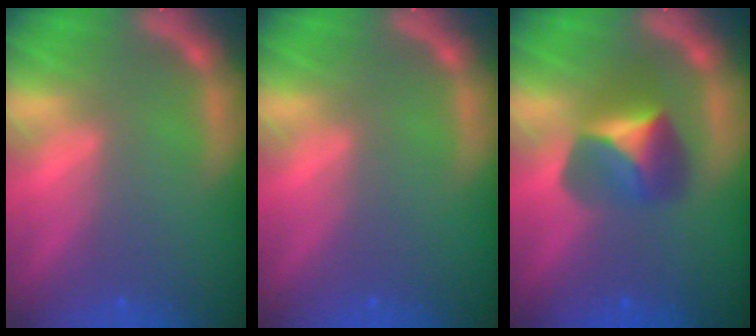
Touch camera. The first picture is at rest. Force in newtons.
{"total": 0.0}
{"total": 4.4}